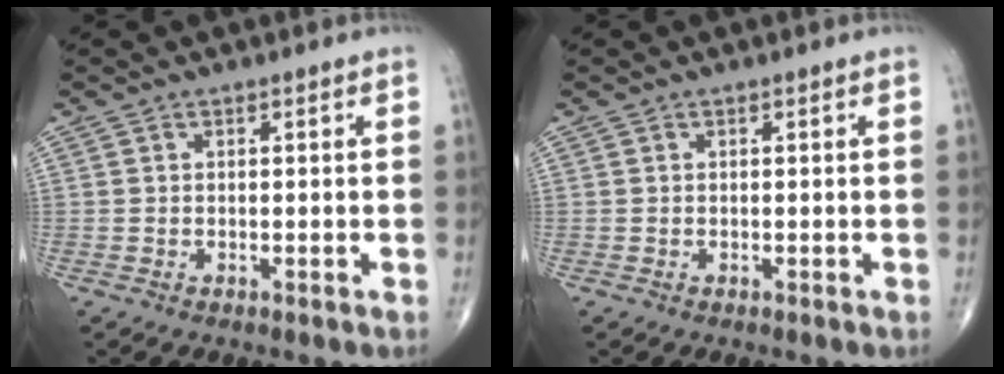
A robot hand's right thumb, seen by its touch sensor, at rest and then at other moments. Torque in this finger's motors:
{"motor_torque": [0.00, 0.00, 0.00, 0.00, 0.00]}